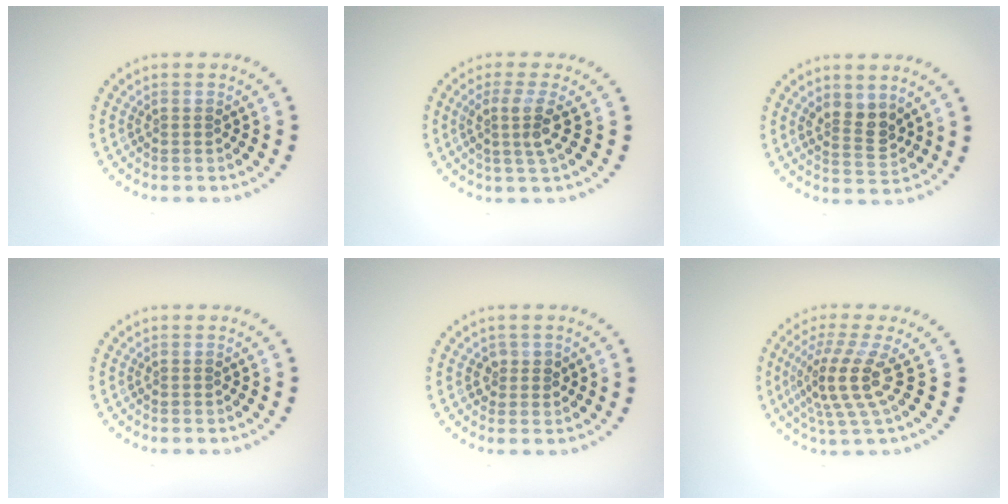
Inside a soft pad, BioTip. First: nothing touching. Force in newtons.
{"total": 2.6, "press": 2.0, "slide": 1.7}
{"total": 2.6, "press": 2.4, "slide": 1.0}
{"total": 0.0}
{"total": 1.4, "press": 1.3, "slide": 0.6}
{"total": 4.6, "press": 3.3, "slide": 3.3}